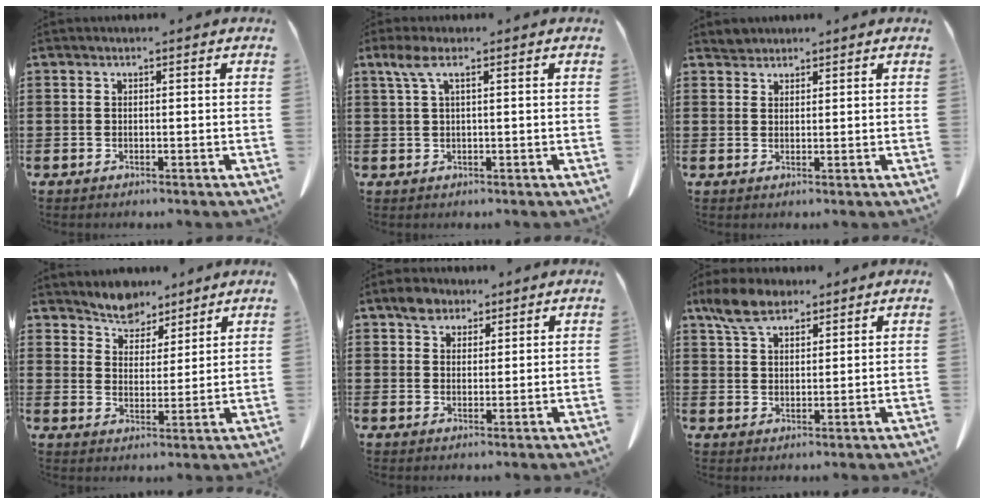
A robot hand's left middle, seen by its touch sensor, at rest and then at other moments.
{"total": 2.7, "force": [1.0, 0.5, 2.4], "torque": [-0.059, 0.002, 0.014]}
{"total": 1.5, "force": [1.4, 0.5, -0.4], "torque": [0.002, 0.003, 0.029]}
{"total": 5.3, "force": [4.9, 2.0, -0.2], "torque": [-0.025, -0.024, 0.089]}
{"total": 3.6, "force": [2.5, 2.3, 1.1], "torque": [-0.024, 0.008, 0.046]}
{"total": 6.2, "force": [4.7, 2.7, 3.1], "torque": [-0.075, 0.002, 0.088]}